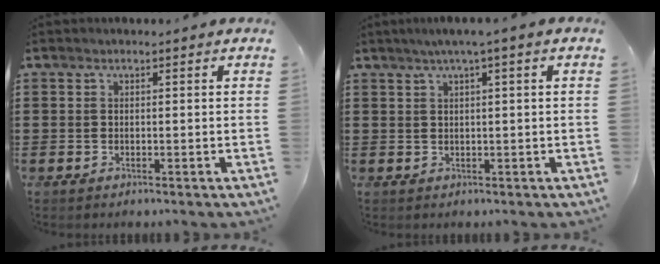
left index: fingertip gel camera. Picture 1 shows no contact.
{"total": 1.9, "force": [0.7, -0.3, 1.8], "torque": [-0.033, -0.003, 0.011]}